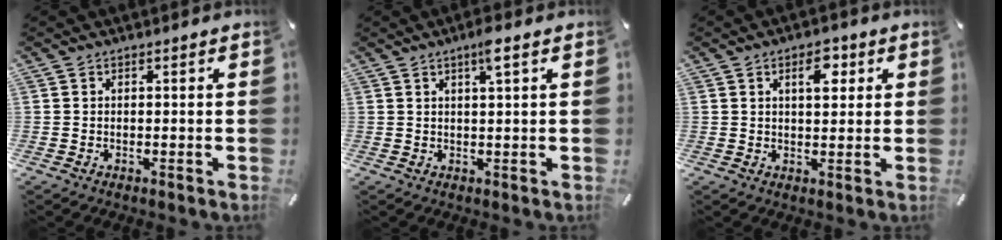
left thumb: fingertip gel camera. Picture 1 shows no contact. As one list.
[{"total": 3.7, "force": [2.0, 0.2, 3.1], "torque": [-0.057, -0.004, 0.030]}, {"total": 5.7, "force": [2.3, 2.9, 4.4], "torque": [-0.053, -0.007, 0.030]}]